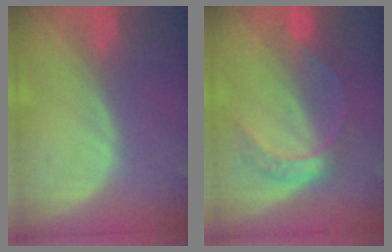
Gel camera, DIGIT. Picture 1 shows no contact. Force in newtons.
{"total": 5.4, "press": 5.4, "slide": 0.3}